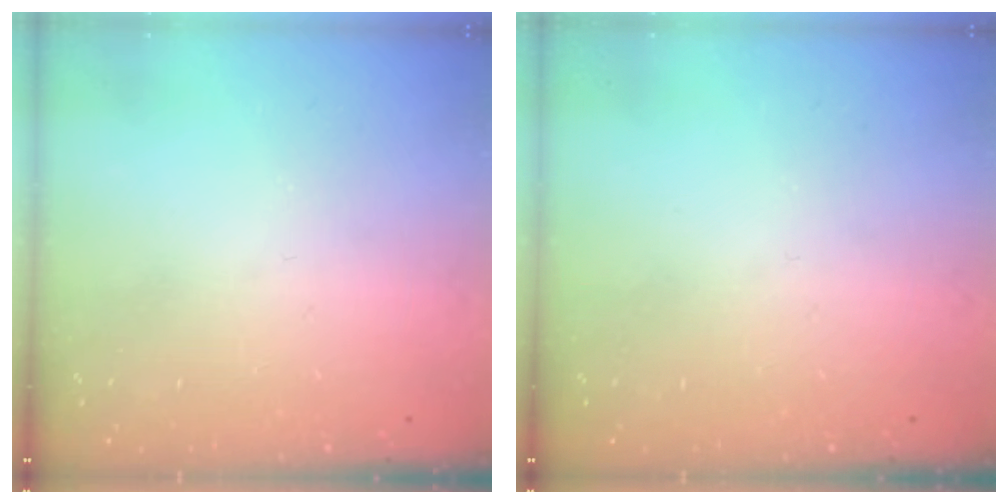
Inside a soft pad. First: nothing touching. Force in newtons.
{"total": 0.0}